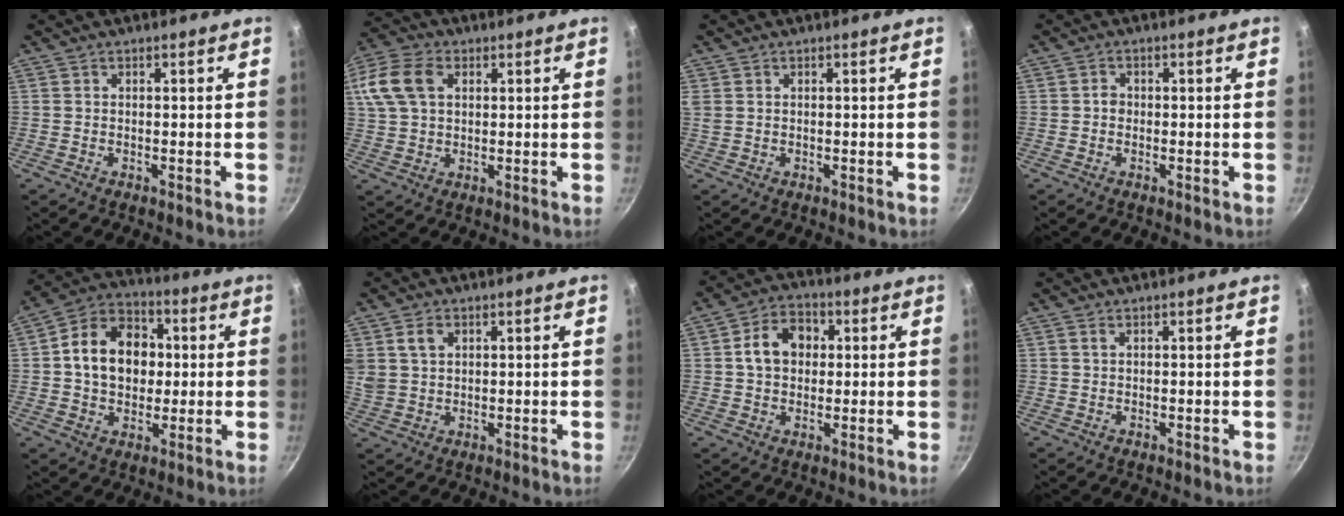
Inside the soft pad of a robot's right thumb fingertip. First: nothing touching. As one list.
[{"total": 14.5, "force": [4.5, 10.2, 9.3], "torque": [-0.214, 0.026, 0.079]}, {"total": 1.4, "force": [0.7, 1.0, 0.7], "torque": [-0.014, 0.003, 0.014]}, {"total": 1.4, "force": [-0.2, 1.2, 0.6], "torque": [-0.008, 0.007, -0.005]}, {"total": 14.7, "force": [1.4, 11.3, 9.3], "torque": [-0.124, 0.021, 0.009]}, {"total": 6.7, "force": [2.7, 5.0, 3.6], "torque": [-0.061, -0.001, 0.056]}, {"total": 8.9, "force": [1.4, 6.9, 5.5], "torque": [-0.063, 0.017, 0.013]}, {"total": 0.6, "force": [0.3, 0.3, 0.4], "torque": [-0.007, 0.001, 0.007]}]